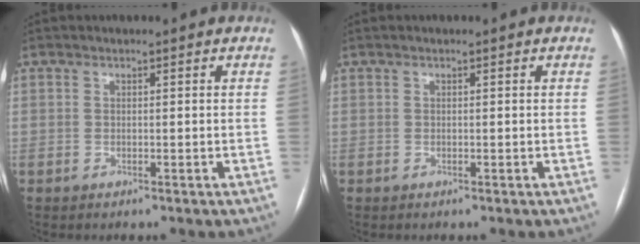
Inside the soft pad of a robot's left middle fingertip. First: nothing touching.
{"total": 0.0}